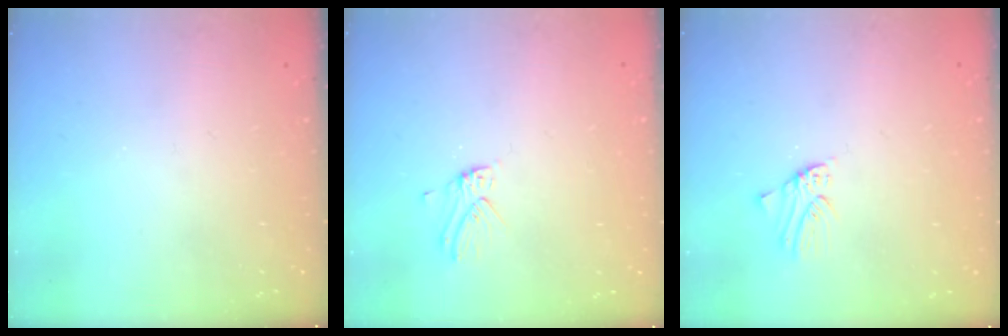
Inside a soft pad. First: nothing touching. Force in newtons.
{"total": 3.0, "press": 3.0, "slide": 0.3}
{"total": 0.7, "press": 0.7, "slide": 0.1}